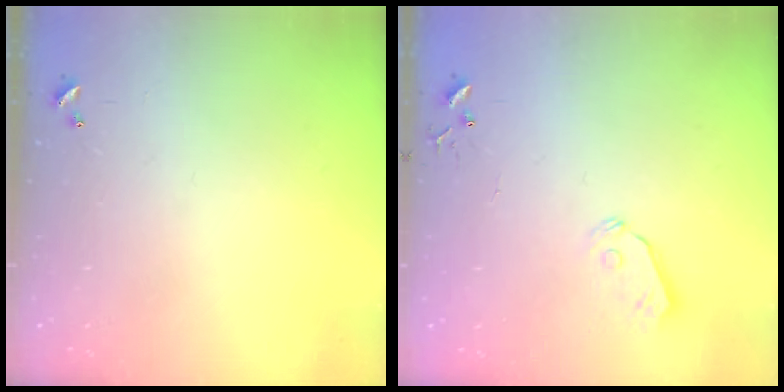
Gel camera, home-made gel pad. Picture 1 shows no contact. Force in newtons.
{"total": 6.1, "press": 6.1, "slide": 0.5}